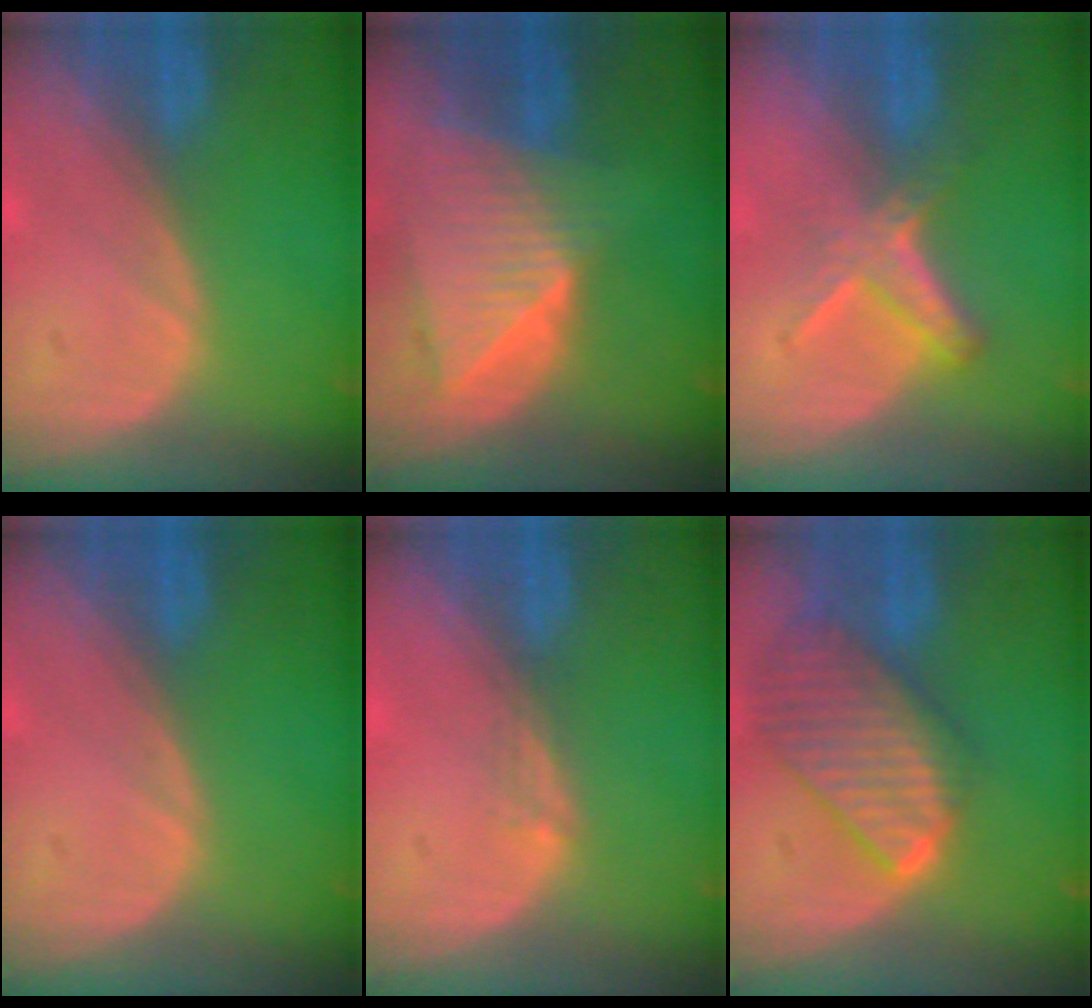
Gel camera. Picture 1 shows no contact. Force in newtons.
{"total": 9.0, "press": 7.9, "slide": 4.3}
{"total": 5.9, "press": 5.1, "slide": 3.0}
{"total": 0.0}
{"total": 1.5, "press": 1.0, "slide": 1.0}
{"total": 9.7, "press": 8.4, "slide": 4.9}